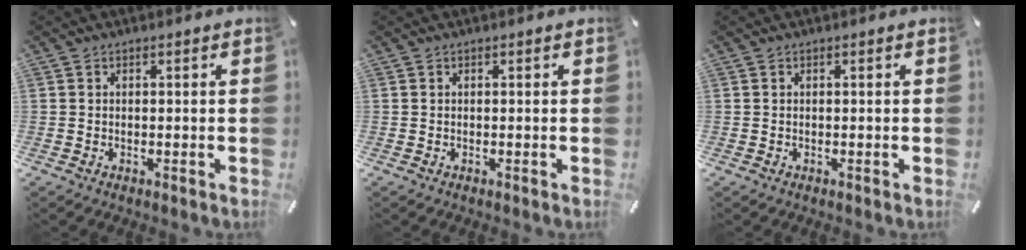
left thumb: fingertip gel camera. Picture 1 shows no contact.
{"total": 0.0}
{"total": 0.0}